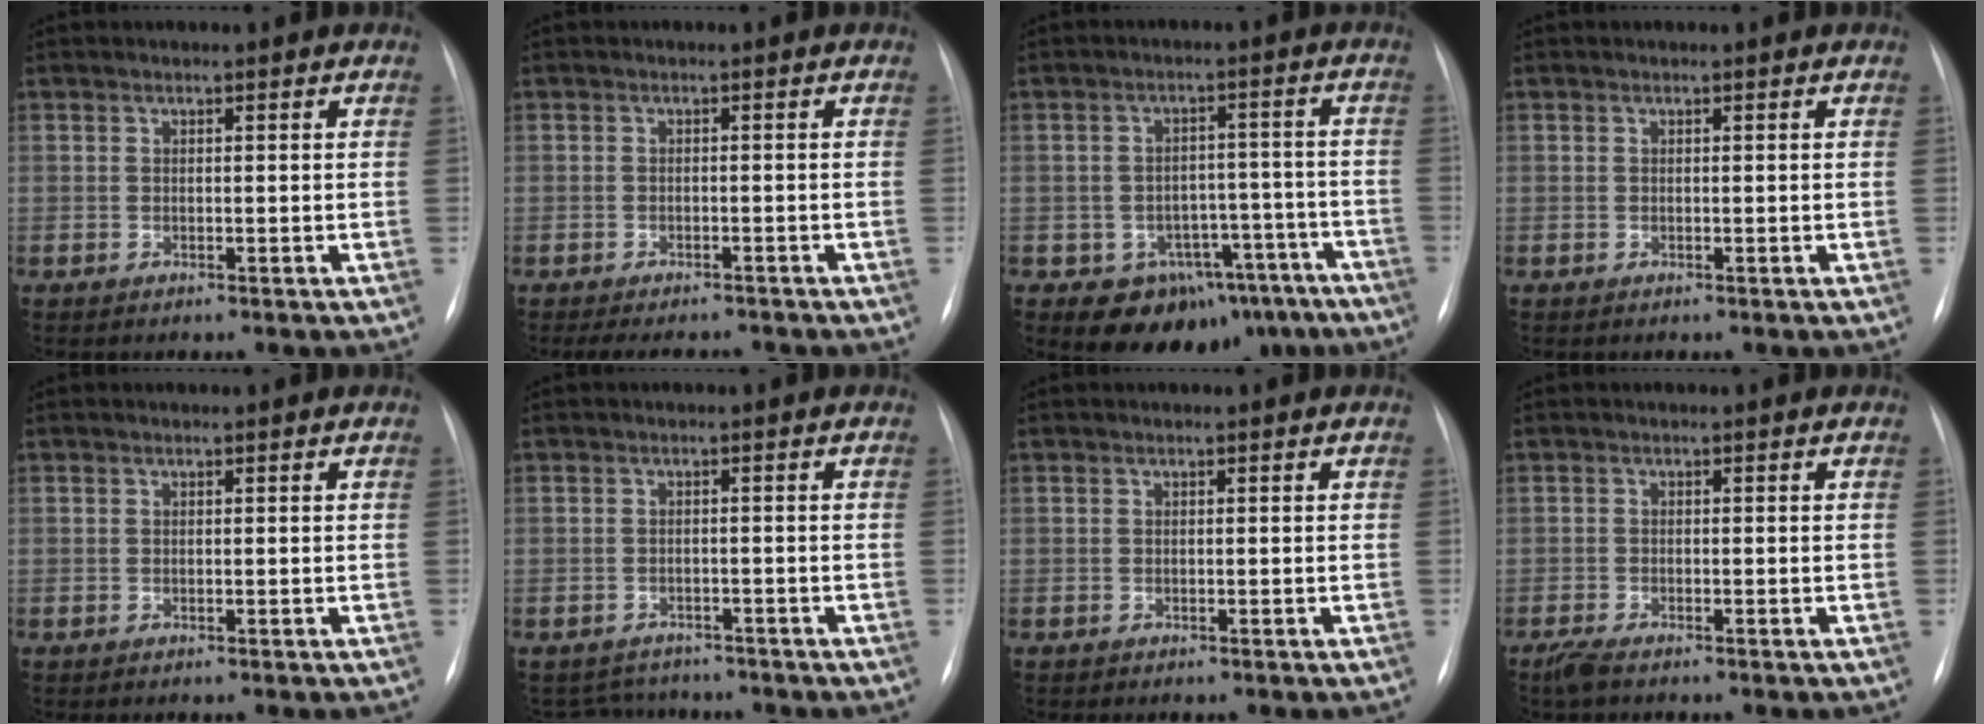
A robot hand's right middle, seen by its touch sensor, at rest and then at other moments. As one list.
[{"total": 6.3, "force": [-5.7, 1.8, 2.1], "torque": [-0.024, -0.003, -0.075]}, {"total": 12.7, "force": [-9.1, 8.0, 3.9], "torque": [-0.019, 0.050, -0.109]}, {"total": 0.0}, {"total": 0.0}, {"total": 4.0, "force": [-3.7, 1.4, -0.4], "torque": [0.006, 0.007, -0.053]}, {"total": 0.0}, {"total": 2.3, "force": [-1.8, 0.5, 1.3], "torque": [-0.038, -0.008, -0.033]}]